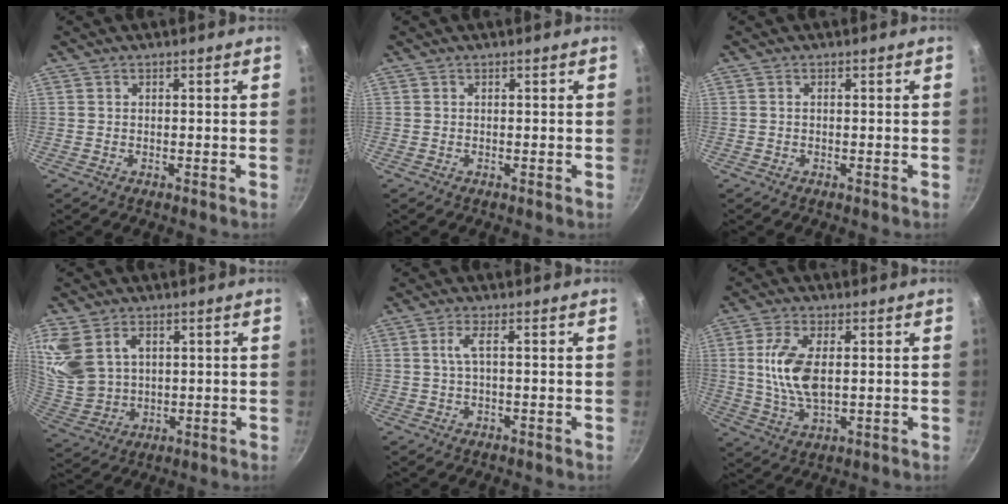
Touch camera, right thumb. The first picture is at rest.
{"total": 0.0}
{"total": 0.0}
{"total": 14.6, "force": [4.6, 10.5, 9.1], "torque": [-0.215, -0.002, 0.110]}
{"total": 2.2, "force": [0.2, 0.4, 2.2], "torque": [-0.061, 0.007, 0.007]}
{"total": 10.2, "force": [1.1, 5.0, 8.8], "torque": [-0.187, -0.007, 0.026]}